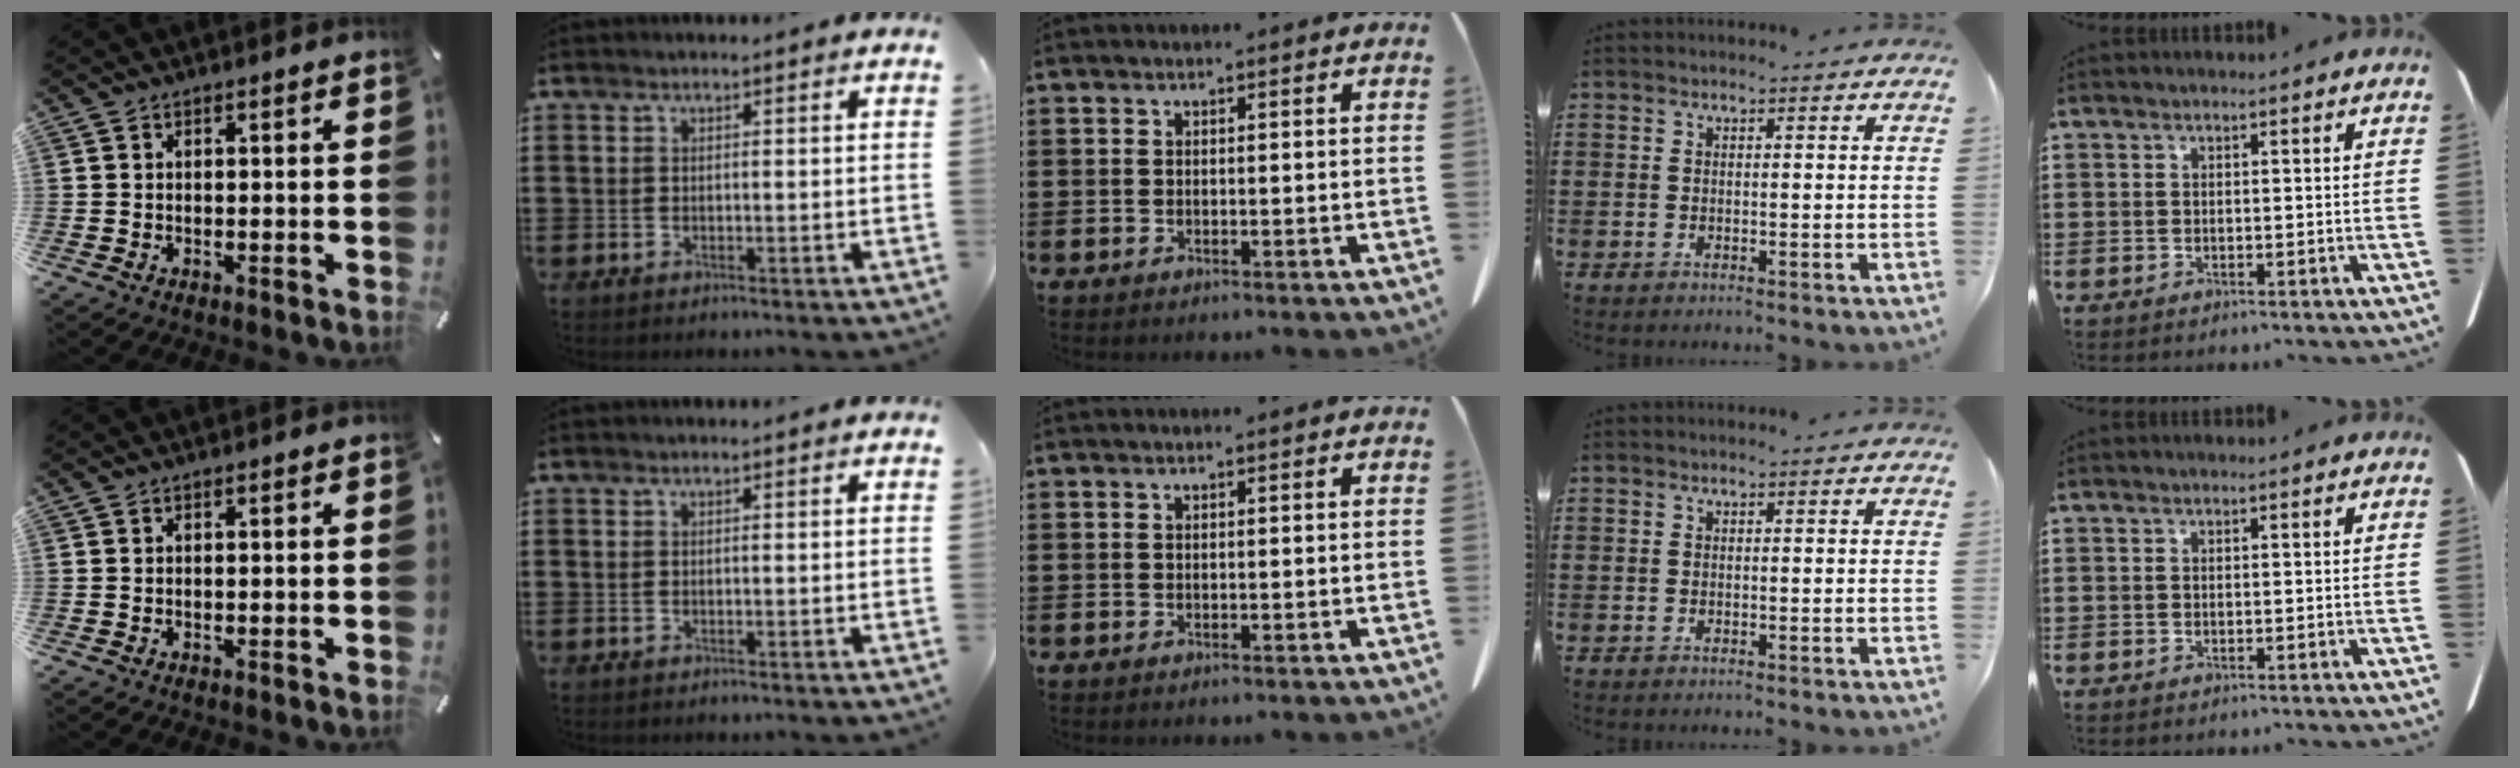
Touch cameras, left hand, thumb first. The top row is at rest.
{}